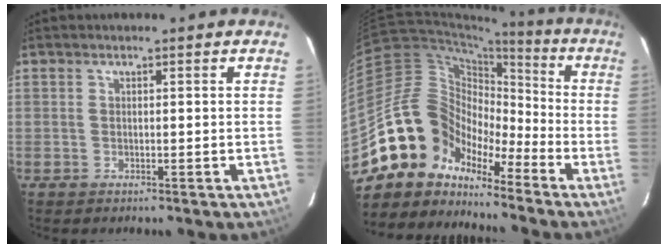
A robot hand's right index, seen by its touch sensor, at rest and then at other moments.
{"total": 12.8, "force": [-9.9, 7.6, 2.6], "torque": [-0.054, 0.039, -0.200]}